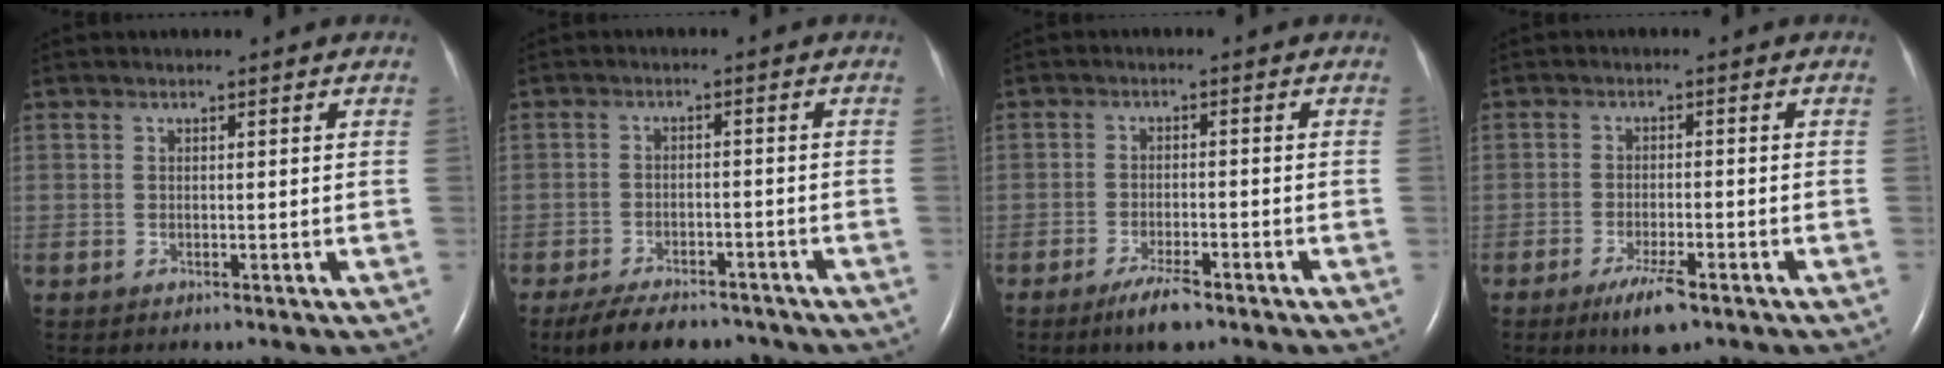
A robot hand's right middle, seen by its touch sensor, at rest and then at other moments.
{"total": 9.0, "force": [-7.3, 3.4, 3.9], "torque": [-0.059, -0.006, -0.113]}
{"total": 4.5, "force": [-3.3, 0.8, 3.0], "torque": [-0.065, -0.007, -0.057]}
{"total": 5.2, "force": [-3.3, 0.9, 3.9], "torque": [-0.079, -0.010, -0.054]}